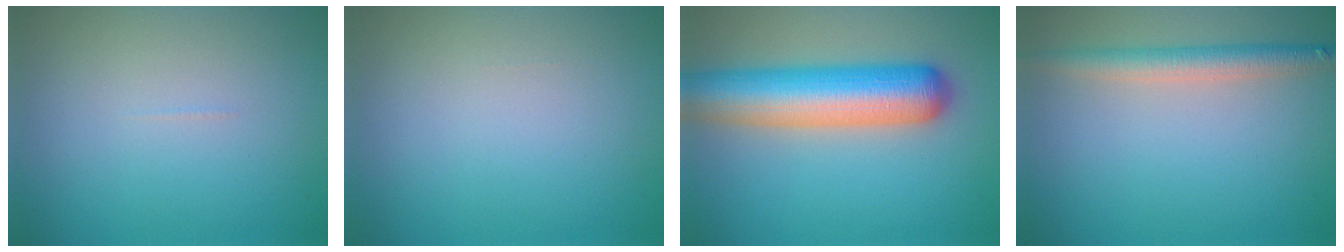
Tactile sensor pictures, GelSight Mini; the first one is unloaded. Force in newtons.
{"total": 0.0}
{"total": 8.7, "press": 8.7, "slide": 0.2}
{"total": 3.0, "press": 3.0, "slide": 0.1}